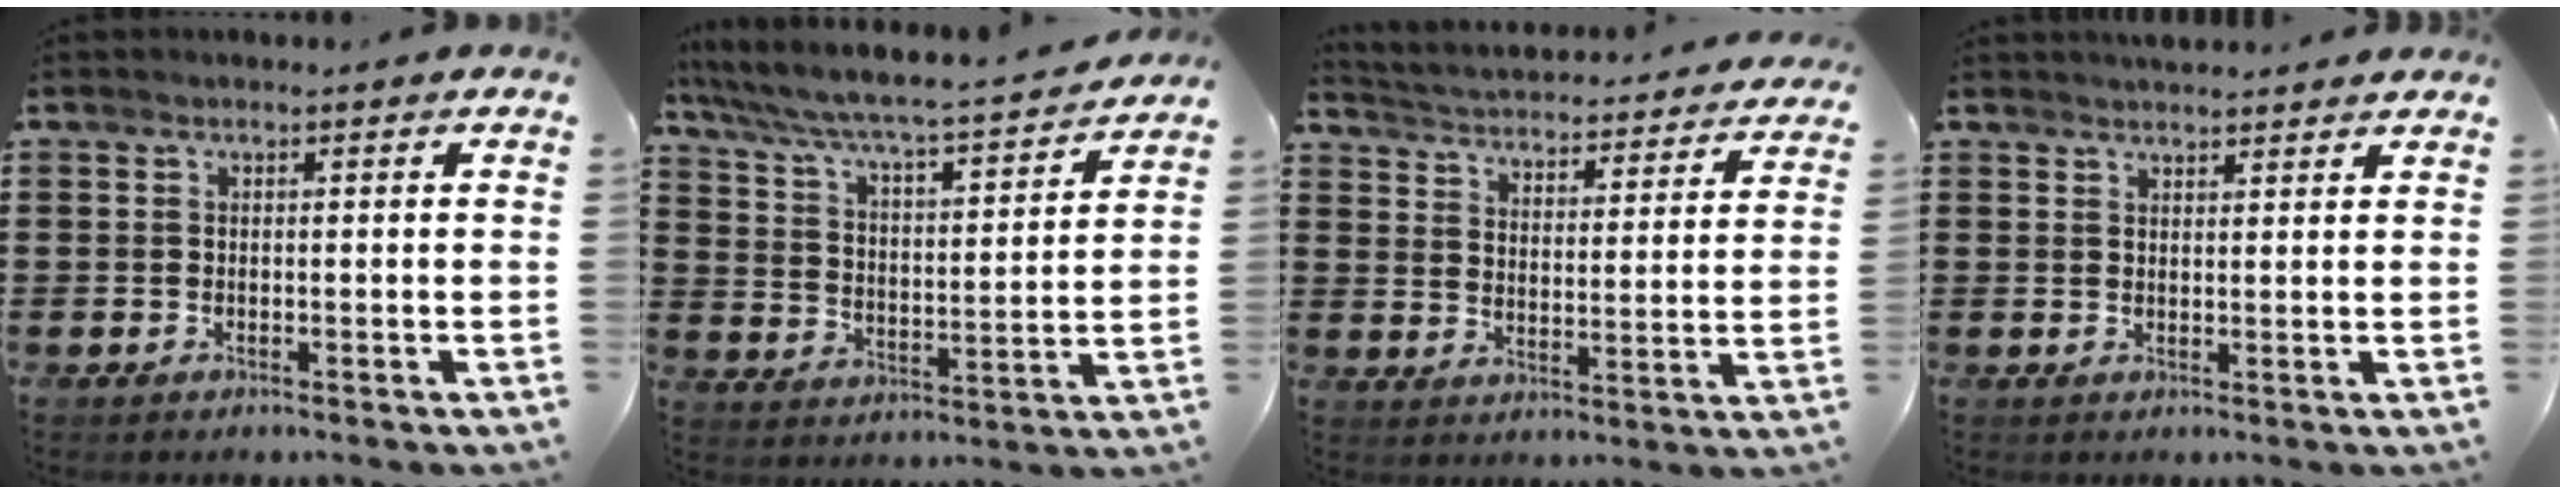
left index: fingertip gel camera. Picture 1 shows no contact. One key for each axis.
{"total": 4.5, "fx": 4.1, "fy": 0.0, "fz": 1.9, "tx": -0.061, "ty": -0.041, "tz": 0.056}
{"total": 2.8, "fx": 2.7, "fy": -0.2, "fz": 0.1, "tx": -0.023, "ty": -0.033, "tz": 0.037}
{"total": 2.2, "fx": 2.2, "fy": 0.1, "fz": 0.2, "tx": -0.009, "ty": -0.002, "tz": 0.043}